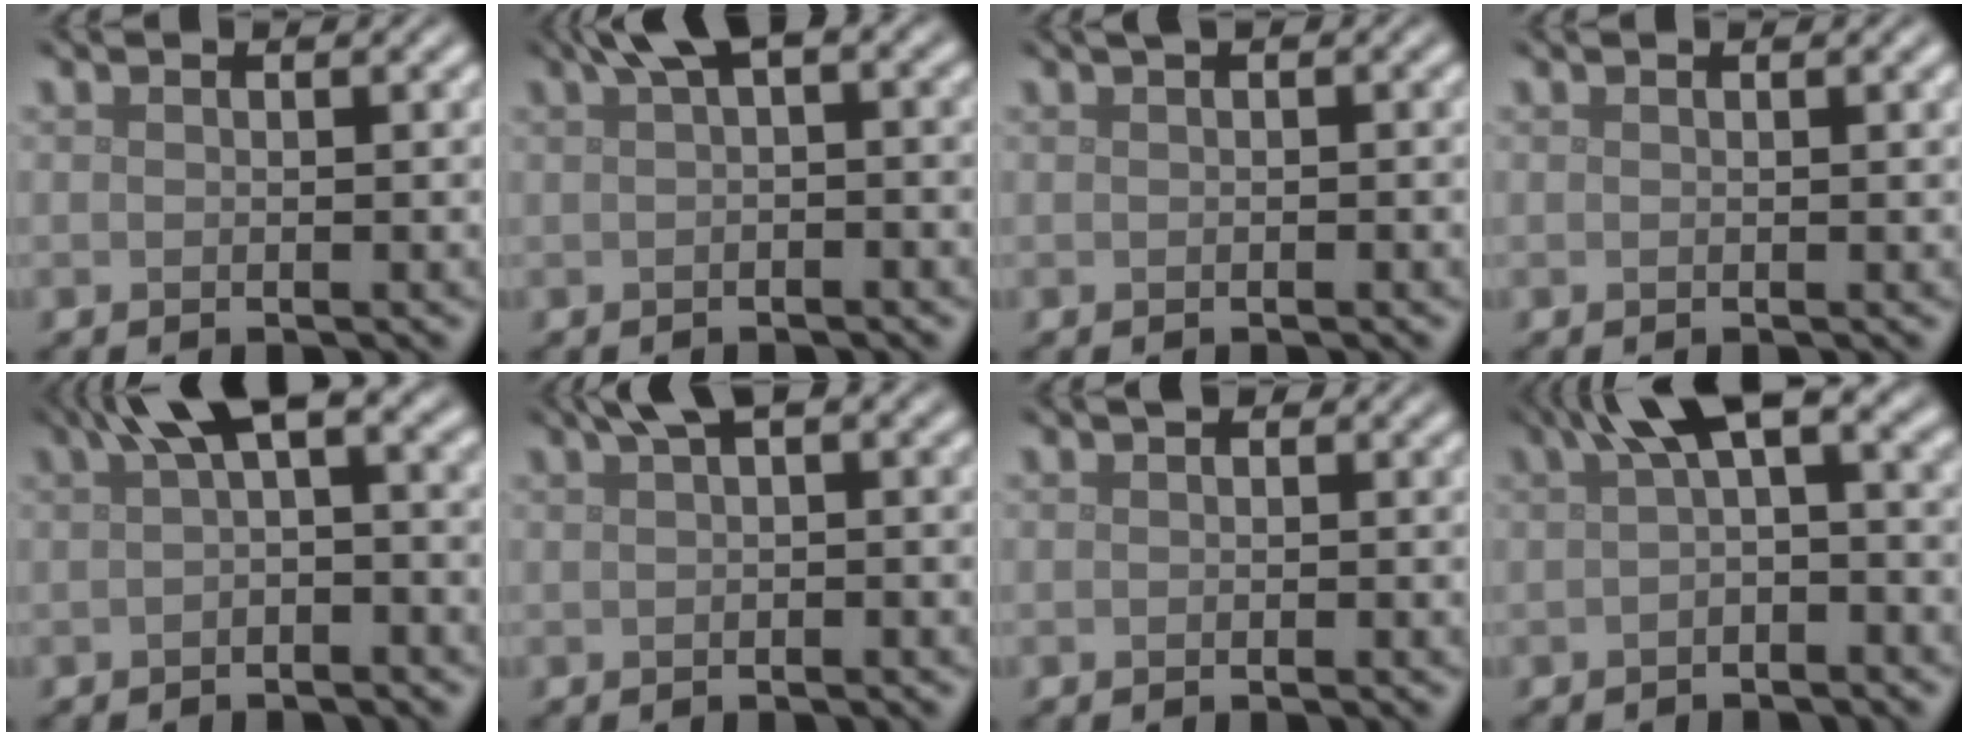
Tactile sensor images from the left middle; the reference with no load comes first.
{"total": 3.6, "force": [1.3, 1.0, 3.2], "torque": [-0.045, 0.012, 0.018]}
{"total": 0.9, "force": [0.2, 0.2, 0.8], "torque": [-0.012, 0.002, 0.003]}
{"total": 0.7, "force": [0.3, 0.2, 0.6], "torque": [-0.005, 0.003, 0.004]}
{"total": 5.1, "force": [1.5, 1.7, 4.6], "torque": [-0.057, 0.014, 0.015]}
{"total": 2.8, "force": [1.0, 0.7, 2.5], "torque": [-0.035, 0.011, 0.014]}
{"total": 0.6, "force": [0.0, 0.4, 0.4], "torque": [-0.003, -0.006, -0.003]}
{"total": 6.0, "force": [1.5, 2.2, 5.4], "torque": [-0.072, 0.014, 0.014]}